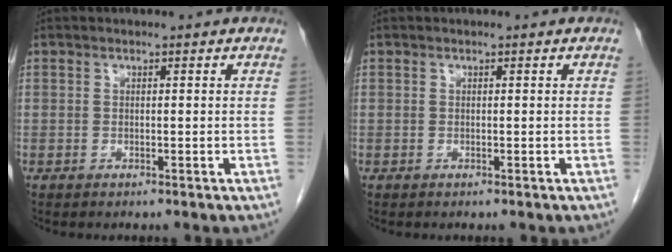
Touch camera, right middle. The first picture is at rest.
{"total": 0.0}